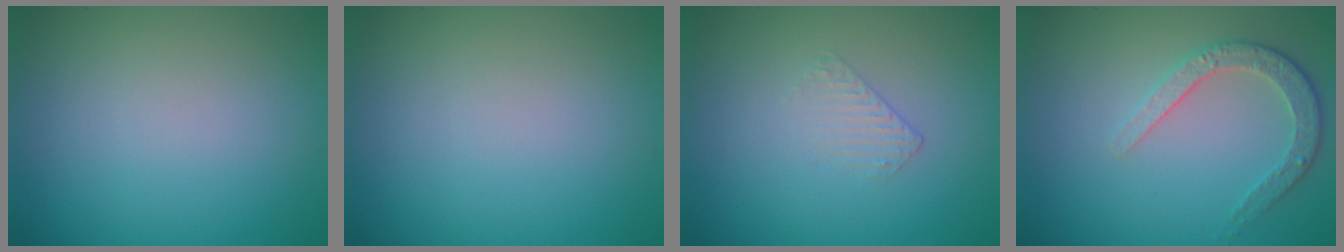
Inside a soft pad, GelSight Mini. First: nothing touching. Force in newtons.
{"total": 0.0}
{"total": 0.9, "press": 0.2, "slide": 0.9}
{"total": 2.9, "press": 2.5, "slide": 1.6}